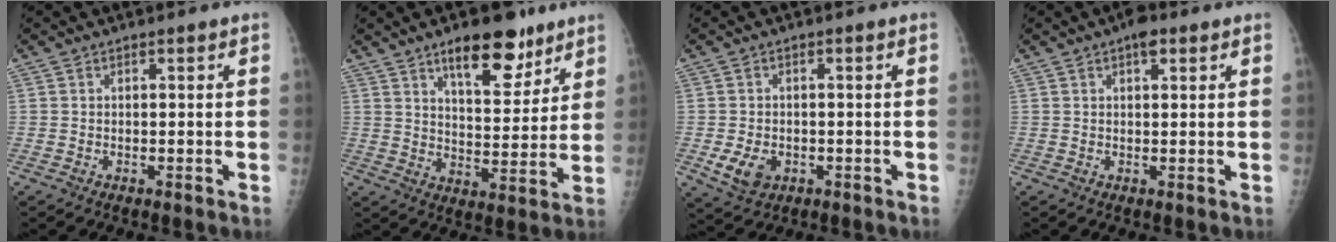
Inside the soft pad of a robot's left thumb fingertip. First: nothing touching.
{"total": 12.6, "force": [8.2, 5.2, 8.1], "torque": [-0.082, -0.050, 0.127]}
{"total": 5.1, "force": [-1.6, 3.8, 3.0], "torque": [-0.047, -0.001, -0.019]}
{"total": 3.0, "force": [1.6, 1.4, 2.1], "torque": [-0.019, -0.002, 0.021]}